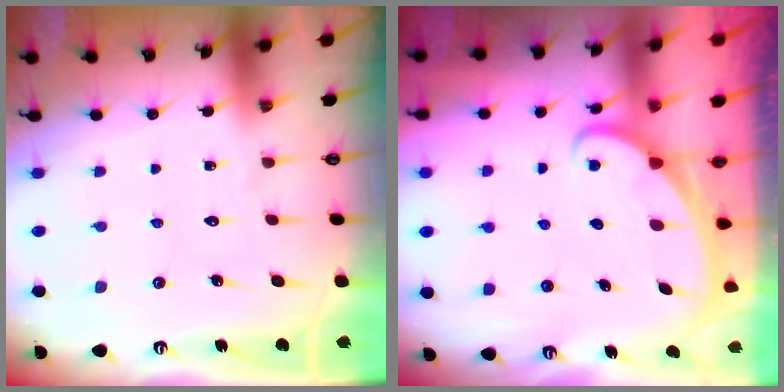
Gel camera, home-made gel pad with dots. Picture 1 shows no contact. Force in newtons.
{"total": 1.7, "press": 1.7, "slide": 0.1}